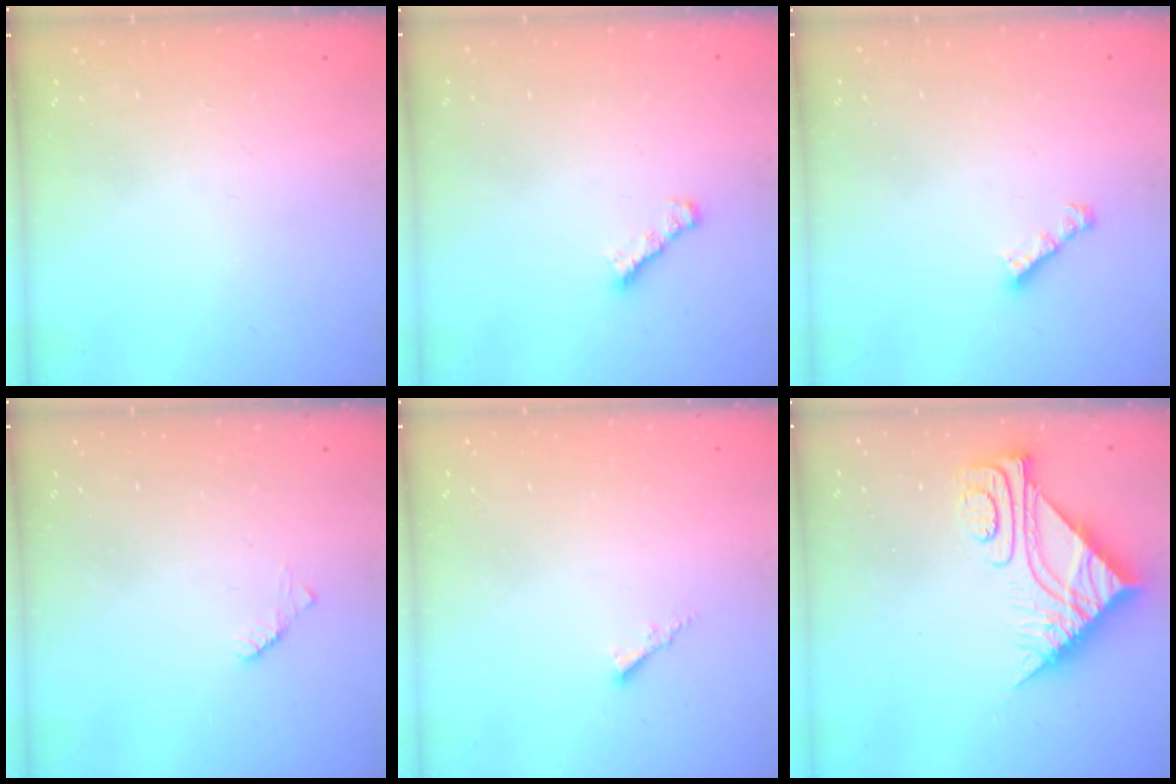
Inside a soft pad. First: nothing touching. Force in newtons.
{"total": 1.6, "press": 1.4, "slide": 0.6}
{"total": 2.4, "press": 2.4, "slide": 0.1}
{"total": 2.2, "press": 2.2, "slide": 0.3}
{"total": 1.7, "press": 1.6, "slide": 0.5}
{"total": 9.0, "press": 9.0, "slide": 0.9}